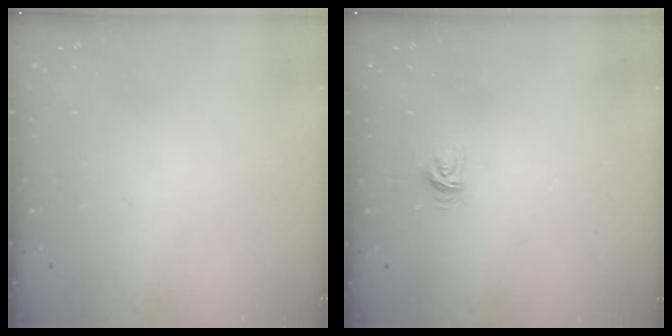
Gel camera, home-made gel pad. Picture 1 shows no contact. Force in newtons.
{"total": 3.3, "press": 3.3, "slide": 0.3}